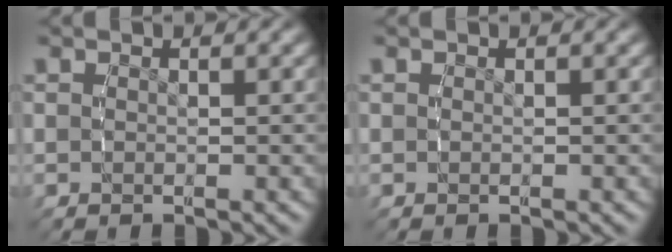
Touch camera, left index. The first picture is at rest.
{"total": 0.0}